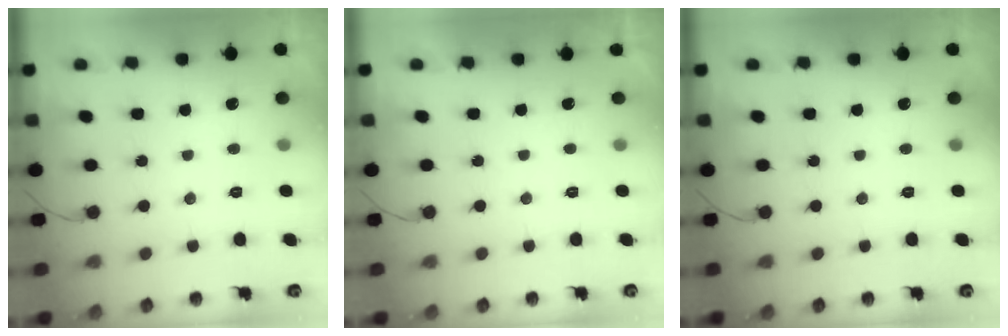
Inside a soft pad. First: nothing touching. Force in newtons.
{"total": 2.3, "press": 2.3, "slide": 0.4}
{"total": 0.0}